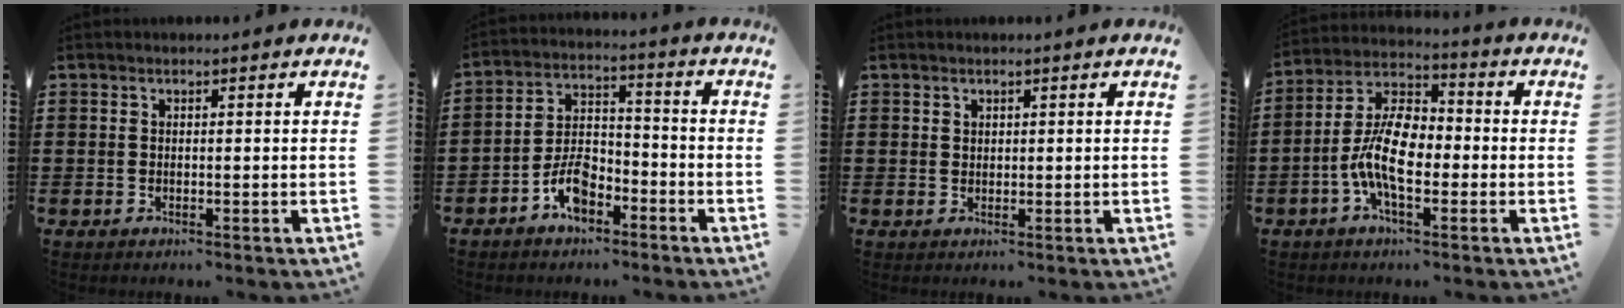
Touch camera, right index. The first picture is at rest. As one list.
[{"total": 6.9, "force": [-4.1, 3.6, 4.3], "torque": [-0.097, 0.013, -0.080]}, {"total": 1.1, "force": [0.7, 0.8, 0.2], "torque": [-0.005, 0.002, 0.014]}, {"total": 10.1, "force": [-2.4, 4.6, 8.7], "torque": [-0.200, -0.006, -0.052]}]